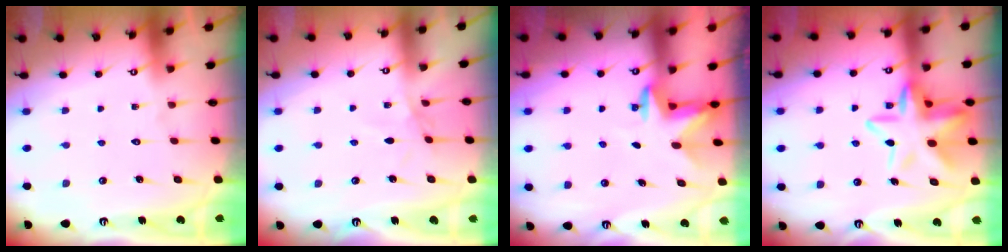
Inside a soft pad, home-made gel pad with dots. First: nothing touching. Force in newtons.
{"total": 2.2, "press": 2.1, "slide": 0.5}
{"total": 3.0, "press": 2.9, "slide": 0.7}
{"total": 15.2, "press": 15.2, "slide": 1.6}